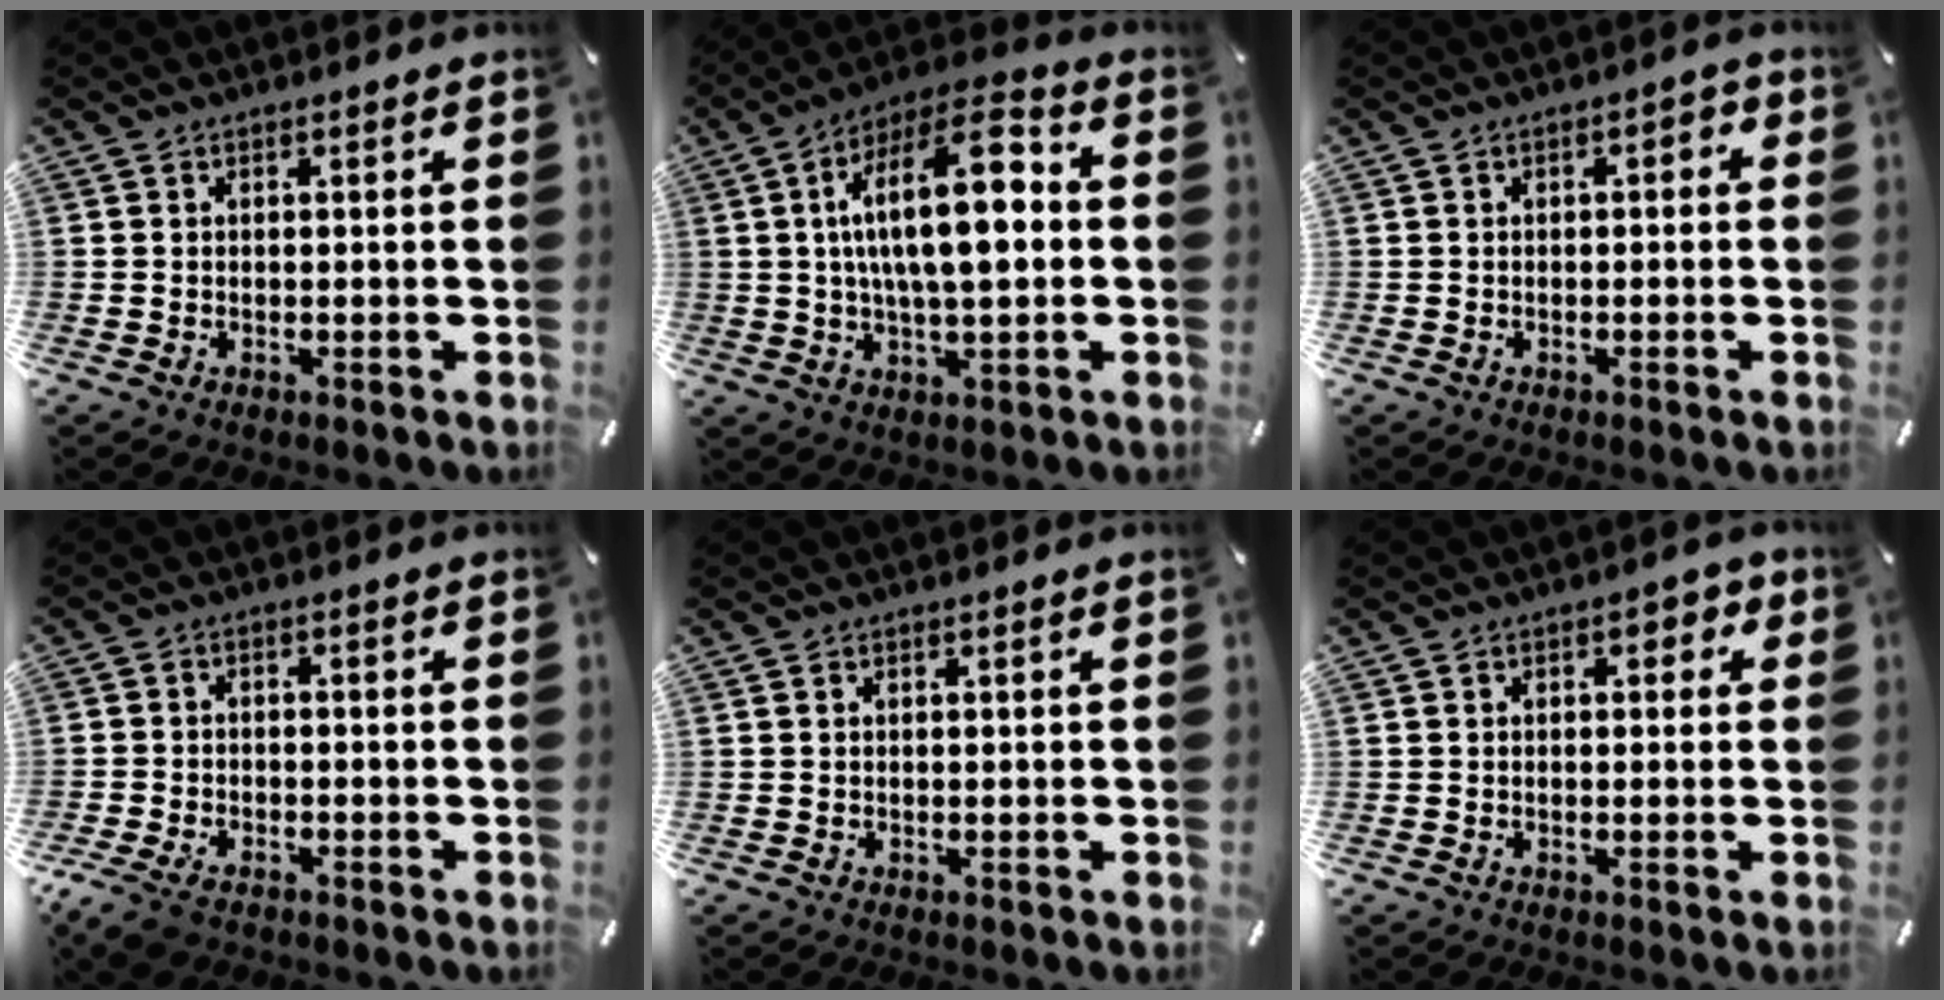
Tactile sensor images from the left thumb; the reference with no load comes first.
{"total": 17.8, "force": [2.0, 7.0, 16.2], "torque": [-0.269, 0.005, 0.030]}
{"total": 1.7, "force": [-1.0, 0.9, 1.2], "torque": [-0.022, 0.008, -0.021]}
{"total": 4.8, "force": [-3.3, 2.5, 2.4], "torque": [-0.063, 0.010, -0.068]}
{"total": 0.0}
{"total": 2.8, "force": [0.5, 1.8, 2.1], "torque": [-0.027, 0.004, 0.003]}